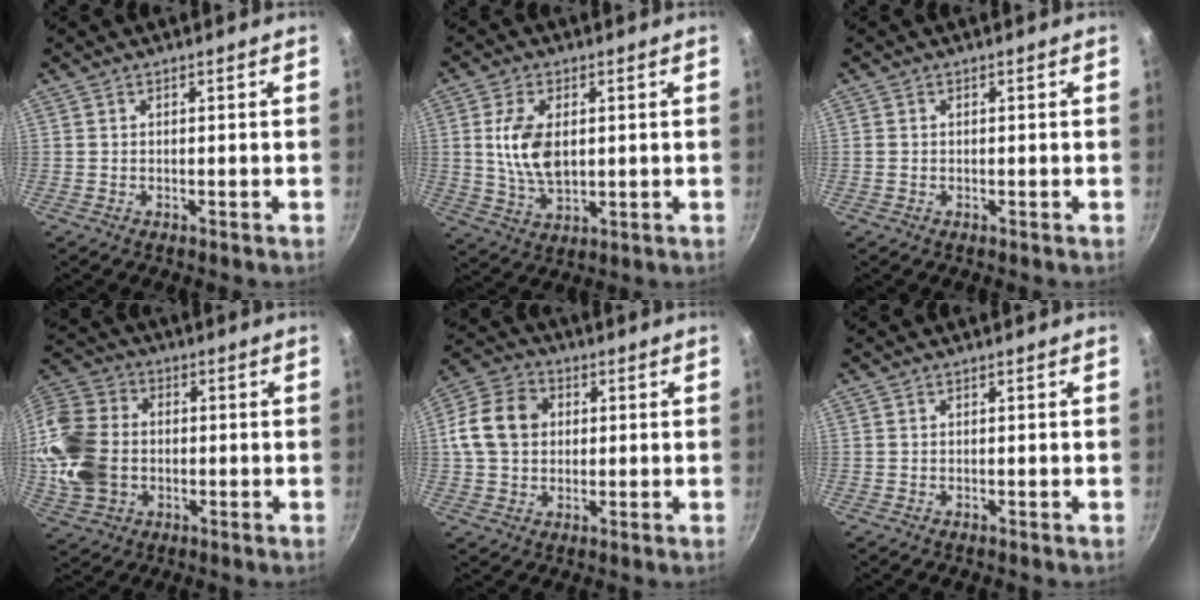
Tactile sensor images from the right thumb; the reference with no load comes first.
{"total": 9.9, "force": [1.4, 5.7, 7.9], "torque": [-0.146, -0.010, 0.029]}
{"total": 0.9, "force": [-0.1, 0.8, 0.4], "torque": [-0.008, 0.003, -0.003]}
{"total": 17.2, "force": [-1.3, 13.4, 10.7], "torque": [-0.211, 0.020, -0.028]}
{"total": 10.9, "force": [1.5, 8.6, 6.4], "torque": [-0.099, 0.014, 0.013]}
{"total": 0.0}